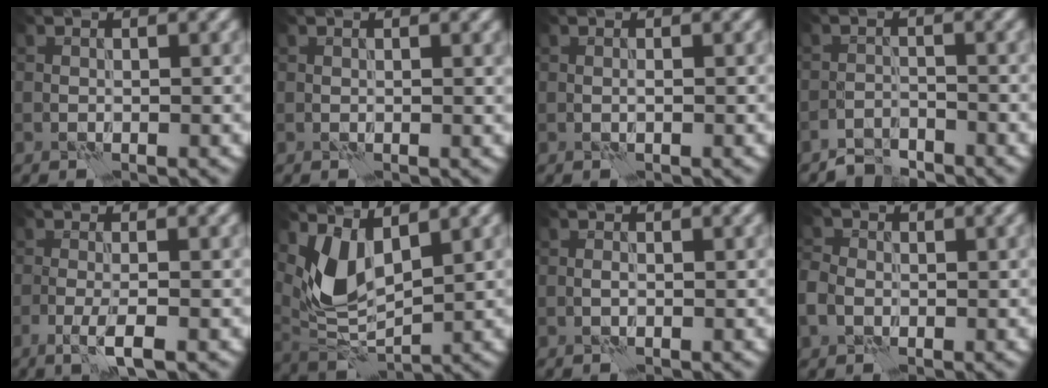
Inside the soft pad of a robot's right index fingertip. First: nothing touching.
{"total": 0.6, "force": [0.6, 0.0, 0.3], "torque": [-0.001, 0.003, 0.010]}
{"total": 0.0}
{"total": 2.2, "force": [-2.1, 0.6, 0.1], "torque": [0.003, 0.007, -0.044]}
{"total": 2.5, "force": [-0.9, 0.3, 2.3], "torque": [-0.039, 0.003, -0.023]}
{"total": 4.8, "force": [2.2, 2.3, 3.6], "torque": [-0.083, -0.008, 0.049]}
{"total": 0.5, "force": [-0.2, 0.1, 0.5], "torque": [-0.013, 0.005, -0.005]}
{"total": 3.4, "force": [-0.8, 2.8, 1.9], "torque": [-0.045, -0.005, -0.019]}